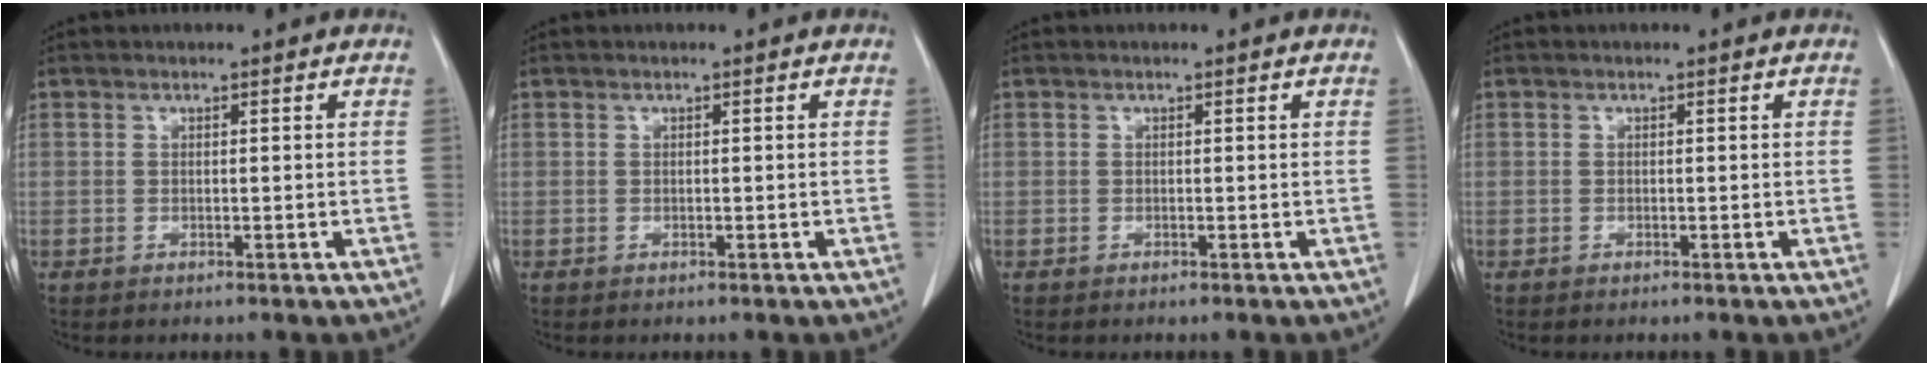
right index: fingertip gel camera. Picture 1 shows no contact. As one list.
[{"total": 0.0}, {"total": 0.0}, {"total": 0.0}]